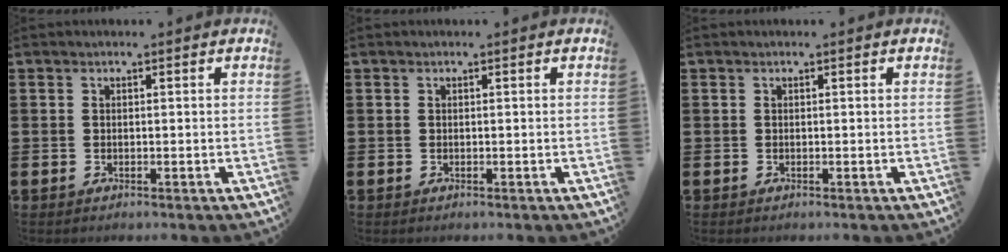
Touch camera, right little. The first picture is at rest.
{"total": 0.0}
{"total": 0.0}